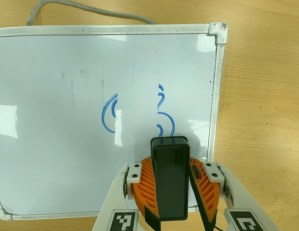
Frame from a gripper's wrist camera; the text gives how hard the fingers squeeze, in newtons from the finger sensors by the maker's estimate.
{"total": 9.3, "left": 10.1, "right": 8.5}